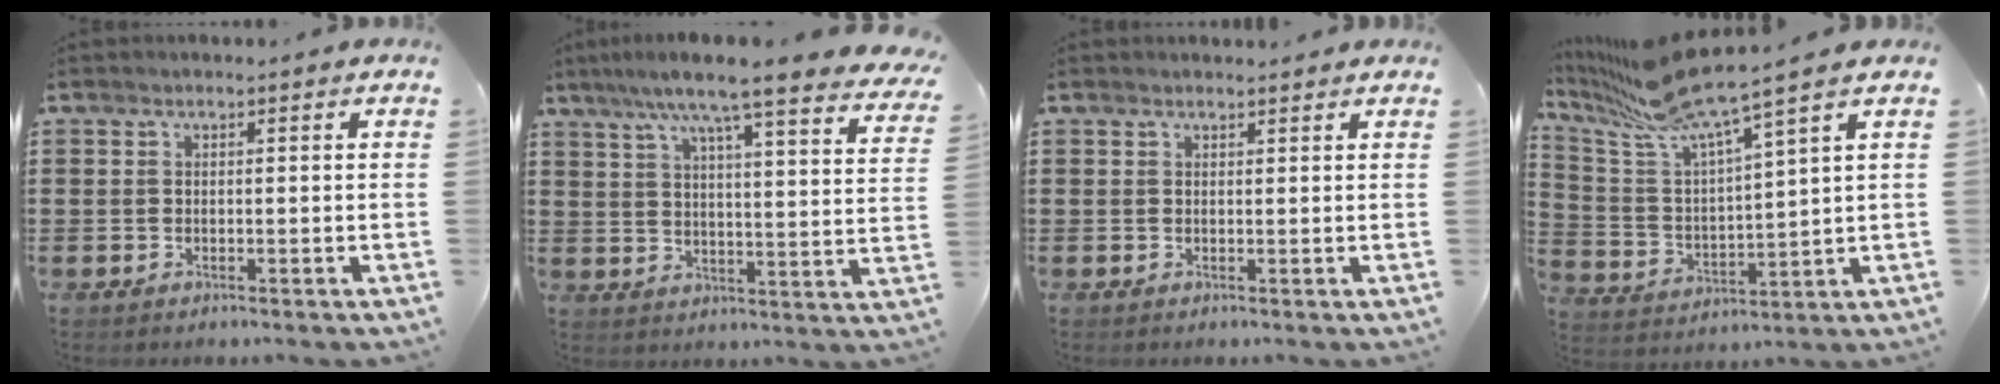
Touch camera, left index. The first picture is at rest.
{"total": 8.5, "force": [6.8, -0.4, 5.0], "torque": [-0.114, -0.037, 0.109]}
{"total": 0.7, "force": [0.7, 0.1, -0.1], "torque": [-0.001, -0.001, 0.015]}
{"total": 9.9, "force": [8.4, 0.4, 5.2], "torque": [-0.146, -0.053, 0.140]}